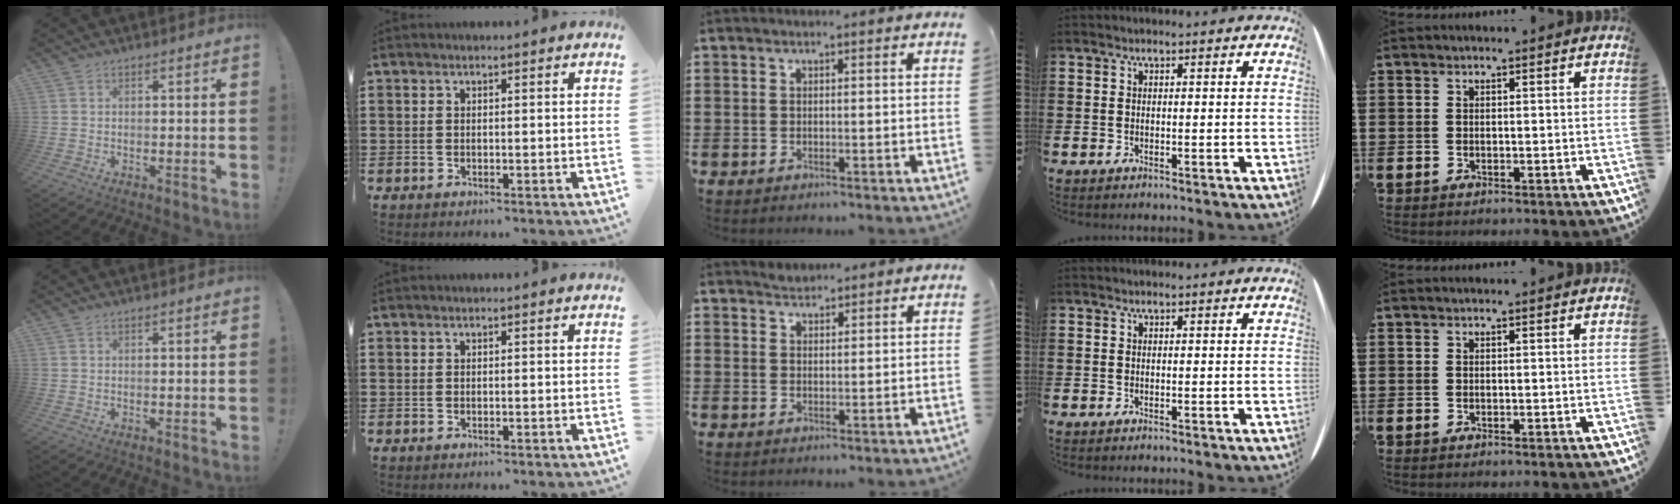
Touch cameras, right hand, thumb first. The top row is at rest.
{"middle": {"total": 1.6, "force": [1.5, 0.3, -0.4], "torque": [0.001, 0.002, 0.031]}}